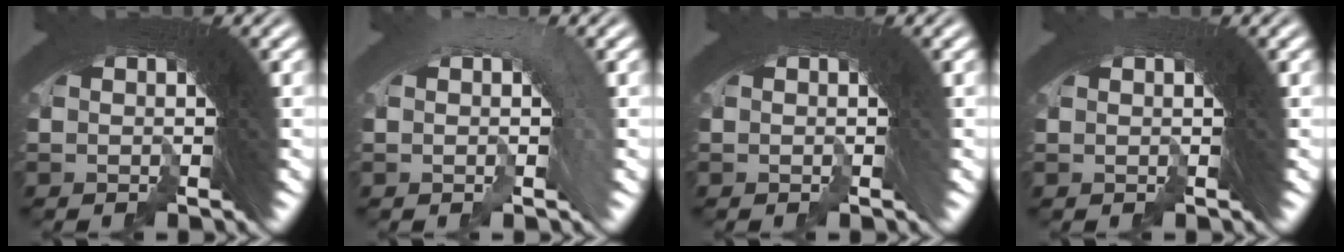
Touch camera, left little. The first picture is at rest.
{"total": 2.2, "force": [-2.0, 0.1, -0.8], "torque": [0.023, 0.003, -0.033]}
{"total": 1.5, "force": [-0.5, -0.6, -1.2], "torque": [0.016, -0.005, -0.005]}
{"total": 1.7, "force": [-1.1, -0.7, -1.1], "torque": [0.007, -0.013, -0.011]}